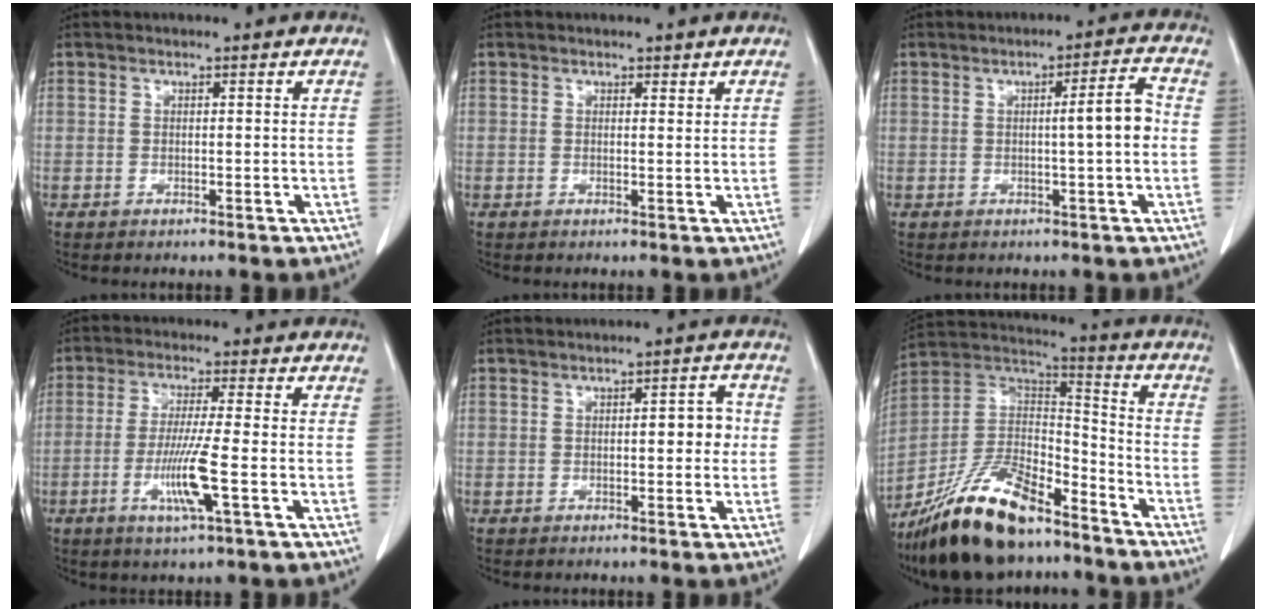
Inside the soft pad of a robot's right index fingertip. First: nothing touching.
{"total": 0.8, "force": [0.7, 0.4, 0.1], "torque": [0.004, -0.004, 0.008]}
{"total": 5.0, "force": [0.1, 0.2, 5.0], "torque": [-0.069, 0.011, -0.001]}
{"total": 7.7, "force": [-2.4, -0.5, 7.3], "torque": [-0.141, -0.015, -0.048]}
{"total": 3.8, "force": [0.3, 1.6, 3.5], "torque": [-0.040, 0.015, 0.003]}
{"total": 20.8, "force": [-15.4, 7.1, 12.1], "torque": [-0.248, 0.001, -0.284]}